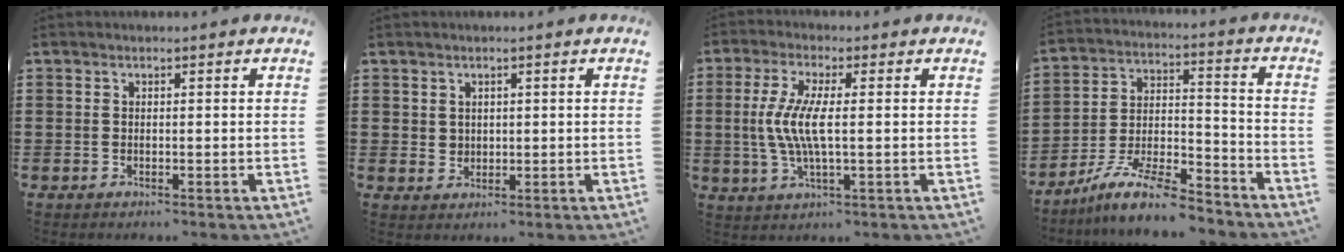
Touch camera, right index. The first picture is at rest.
{"total": 1.8, "force": [1.1, 1.5, 0.2], "torque": [-0.009, 0.007, 0.021]}
{"total": 6.8, "force": [-0.2, 1.6, 6.6], "torque": [-0.148, -0.009, -0.014]}
{"total": 10.3, "force": [-8.8, 1.7, 5.0], "torque": [-0.098, 0.019, -0.173]}